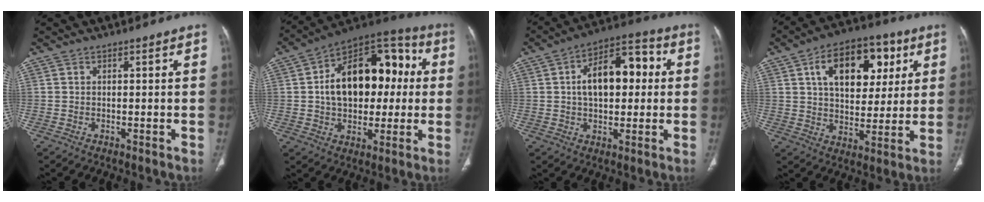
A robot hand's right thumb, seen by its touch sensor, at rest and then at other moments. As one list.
[{"total": 21.9, "force": [2.1, 13.9, 16.8], "torque": [-0.224, 0.037, 0.031]}, {"total": 14.1, "force": [1.8, 8.1, 11.4], "torque": [-0.155, 0.030, 0.021]}, {"total": 17.6, "force": [6.3, 10.7, 12.6], "torque": [-0.146, -0.002, 0.097]}]